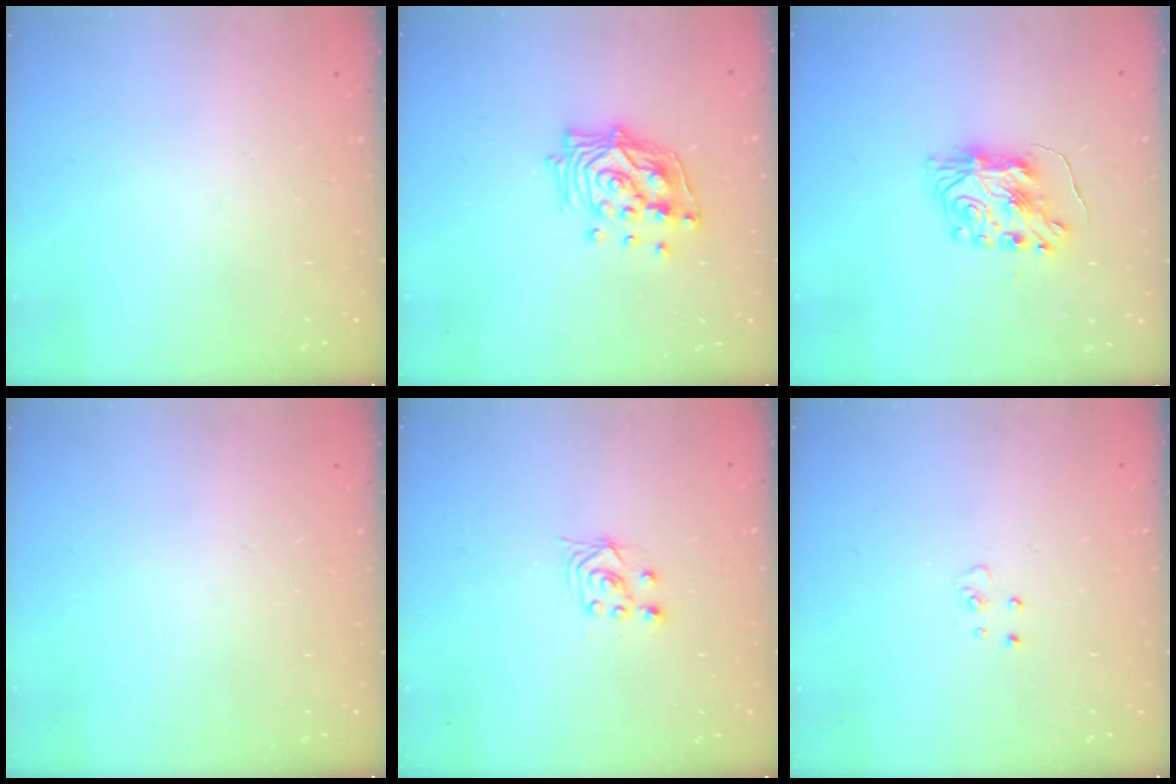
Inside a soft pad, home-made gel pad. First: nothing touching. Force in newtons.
{"total": 14.1, "press": 14.0, "slide": 1.8}
{"total": 7.8, "press": 7.8, "slide": 0.2}
{"total": 0.0}
{"total": 2.5, "press": 2.2, "slide": 1.2}
{"total": 3.4, "press": 3.4, "slide": 0.3}